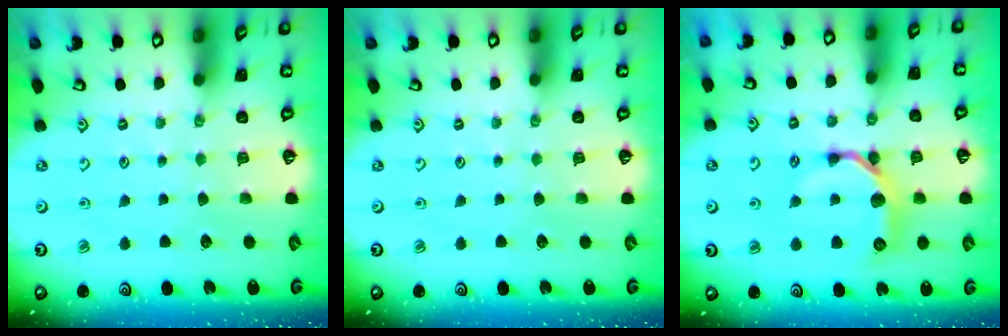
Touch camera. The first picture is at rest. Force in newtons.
{"total": 0.0}
{"total": 11.3, "press": 11.3, "slide": 0.6}